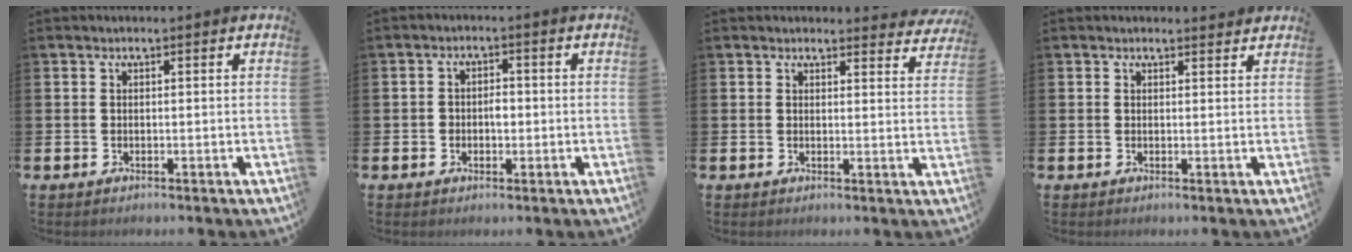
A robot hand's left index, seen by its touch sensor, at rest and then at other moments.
{"total": 2.0, "force": [-0.4, 1.5, 1.3], "torque": [-0.005, -0.001, -0.014]}
{"total": 2.4, "force": [2.3, 0.5, 0.1], "torque": [0.009, -0.016, 0.039]}
{"total": 1.1, "force": [1.0, 0.2, 0.0], "torque": [0.010, -0.002, 0.017]}